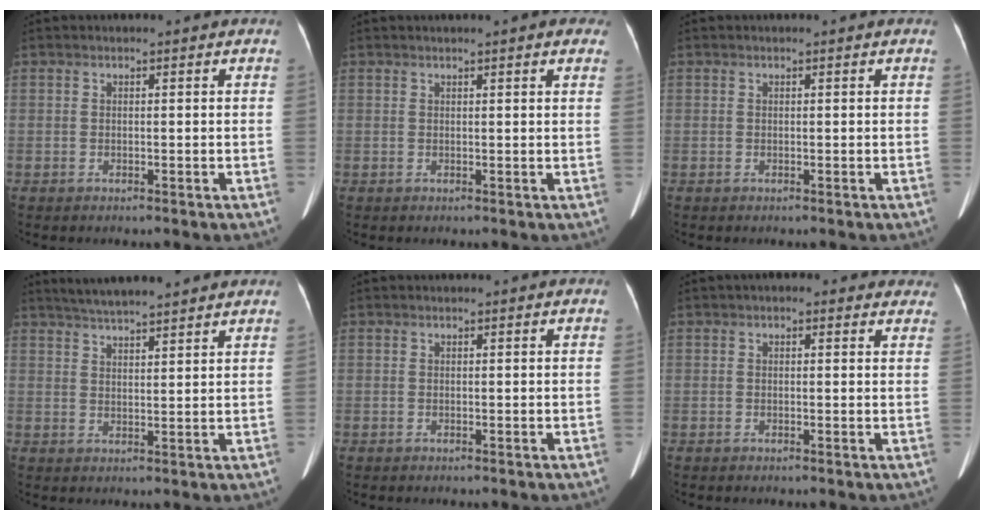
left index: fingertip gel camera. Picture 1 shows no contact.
{"total": 3.6, "force": [2.7, 0.4, 2.4], "torque": [-0.025, 0.019, 0.028]}
{"total": 0.0}
{"total": 9.5, "force": [8.5, 0.5, 4.3], "torque": [-0.071, 0.027, 0.123]}
{"total": 0.0}
{"total": 4.8, "force": [3.7, 2.1, 2.3], "torque": [-0.011, 0.020, 0.032]}